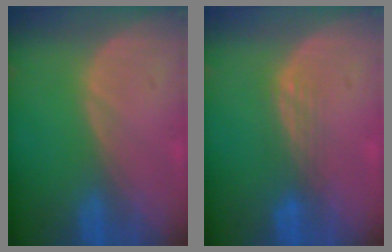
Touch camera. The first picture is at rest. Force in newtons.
{"total": 3.0, "press": 2.5, "slide": 1.7}